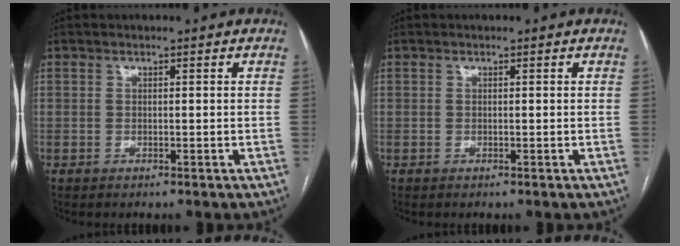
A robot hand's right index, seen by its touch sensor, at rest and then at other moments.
{"total": 0.0}